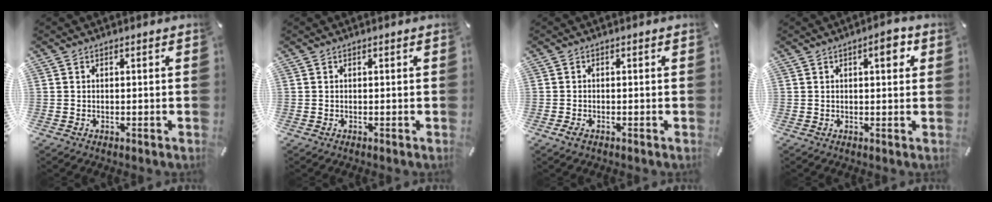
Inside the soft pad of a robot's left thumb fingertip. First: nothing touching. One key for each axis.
{"total": 0.0}
{"total": 1.1, "fx": -0.8, "fy": 0.5, "fz": 0.6, "tx": -0.011, "ty": 0.000, "tz": -0.014}
{"total": 4.4, "fx": 1.7, "fy": 1.6, "fz": 3.7, "tx": -0.045, "ty": -0.005, "tz": 0.019}